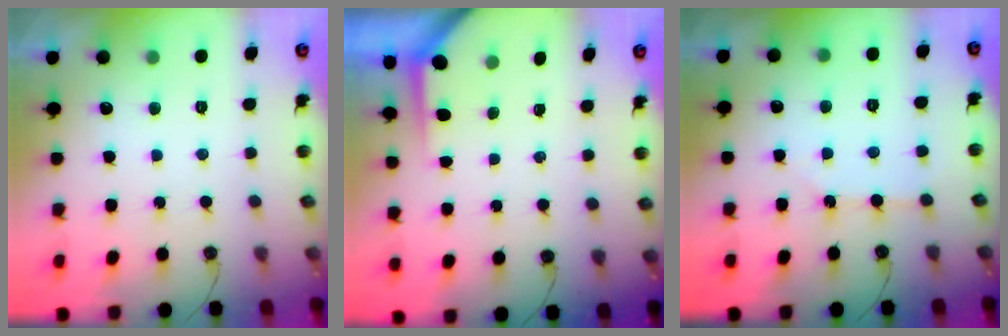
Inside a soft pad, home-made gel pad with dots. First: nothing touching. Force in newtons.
{"total": 3.5, "press": 3.5, "slide": 0.4}
{"total": 2.4, "press": 2.4, "slide": 0.4}